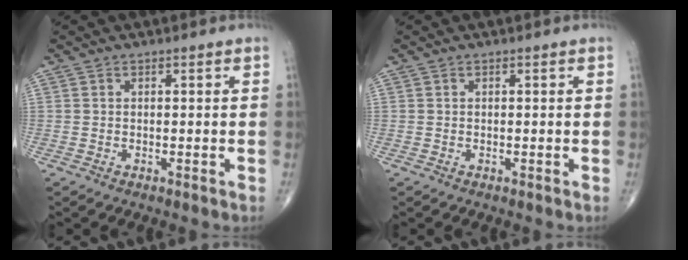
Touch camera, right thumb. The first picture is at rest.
{"total": 0.0}